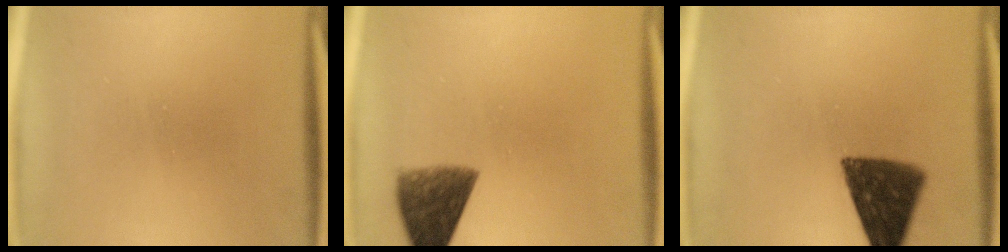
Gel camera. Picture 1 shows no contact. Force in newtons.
{"total": 7.2}
{"total": 11.3}